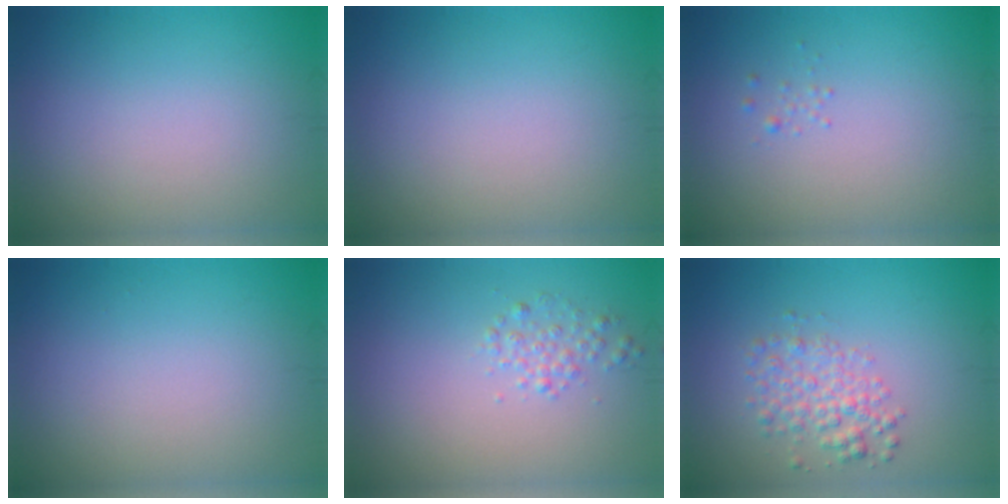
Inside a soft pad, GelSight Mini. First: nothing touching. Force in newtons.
{"total": 0.0}
{"total": 0.7, "press": 0.7, "slide": 0.1}
{"total": 0.0}
{"total": 1.5, "press": 1.5, "slide": 0.0}
{"total": 3.0, "press": 3.0, "slide": 0.1}